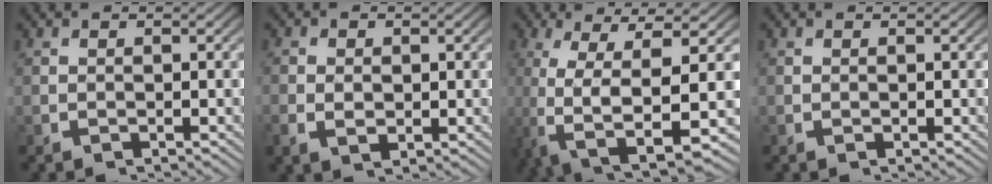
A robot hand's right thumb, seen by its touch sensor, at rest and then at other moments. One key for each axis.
{"total": 2.0, "fx": 0.1, "fy": 1.6, "fz": 1.2, "tx": -0.031, "ty": -0.014, "tz": 0.012}
{"total": 10.8, "fx": -2.9, "fy": 4.4, "fz": 9.4, "tx": -0.181, "ty": -0.033, "tz": -0.021}
{"total": 0.0}